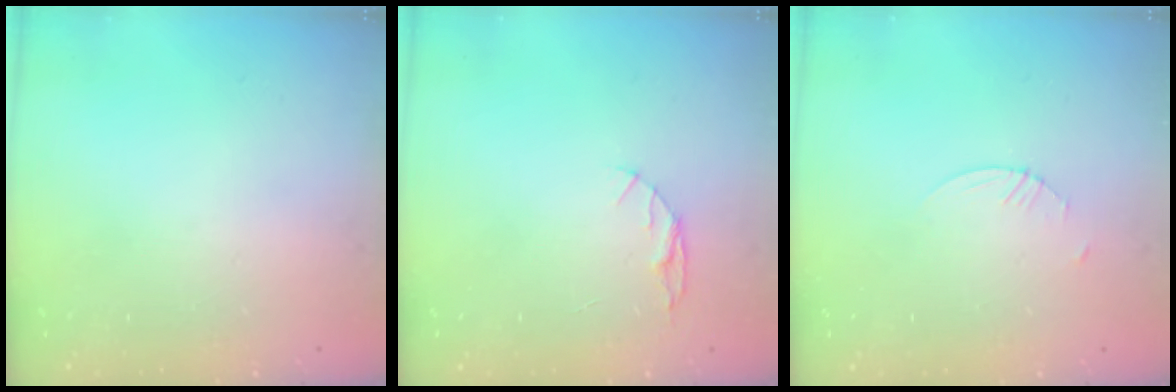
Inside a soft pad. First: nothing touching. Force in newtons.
{"total": 4.9, "press": 4.8, "slide": 0.6}
{"total": 1.6, "press": 1.5, "slide": 0.2}